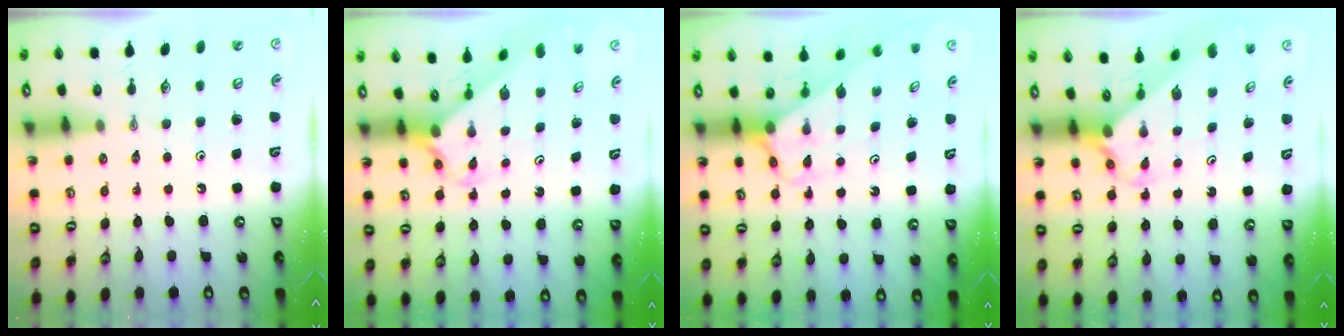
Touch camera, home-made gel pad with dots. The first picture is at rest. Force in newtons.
{"total": 2.4, "press": 2.4, "slide": 0.2}
{"total": 2.9, "press": 2.9, "slide": 0.2}
{"total": 2.4, "press": 2.3, "slide": 0.3}